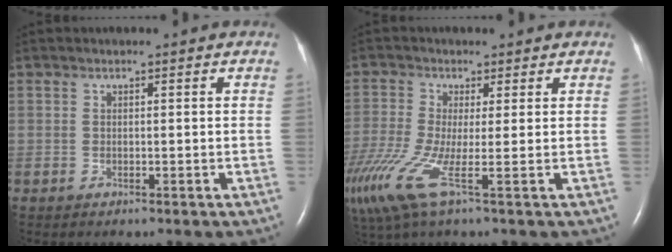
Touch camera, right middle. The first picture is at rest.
{"total": 8.5, "force": [-3.3, 0.6, 7.8], "torque": [-0.186, -0.030, -0.069]}